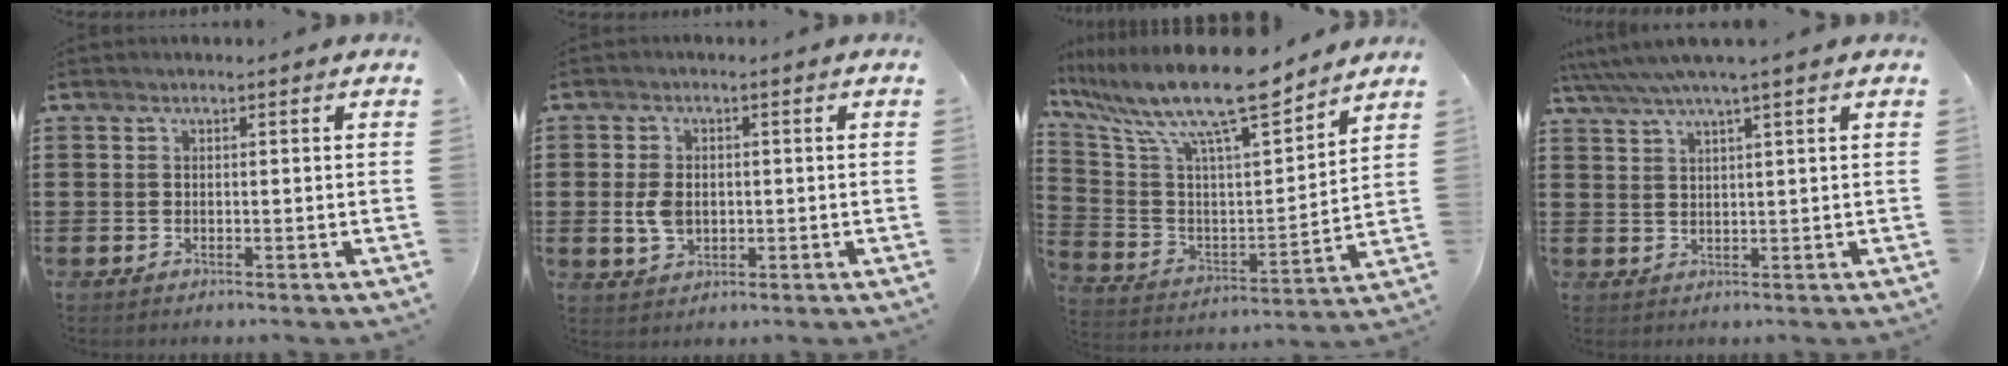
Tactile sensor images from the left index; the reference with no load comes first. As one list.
[{"total": 4.4, "force": [0.0, 3.0, 3.2], "torque": [-0.079, 0.003, -0.004]}, {"total": 13.1, "force": [10.7, 1.7, 7.4], "torque": [-0.177, -0.072, 0.181]}, {"total": 3.2, "force": [2.3, 0.0, 2.2], "torque": [-0.048, -0.003, 0.039]}]